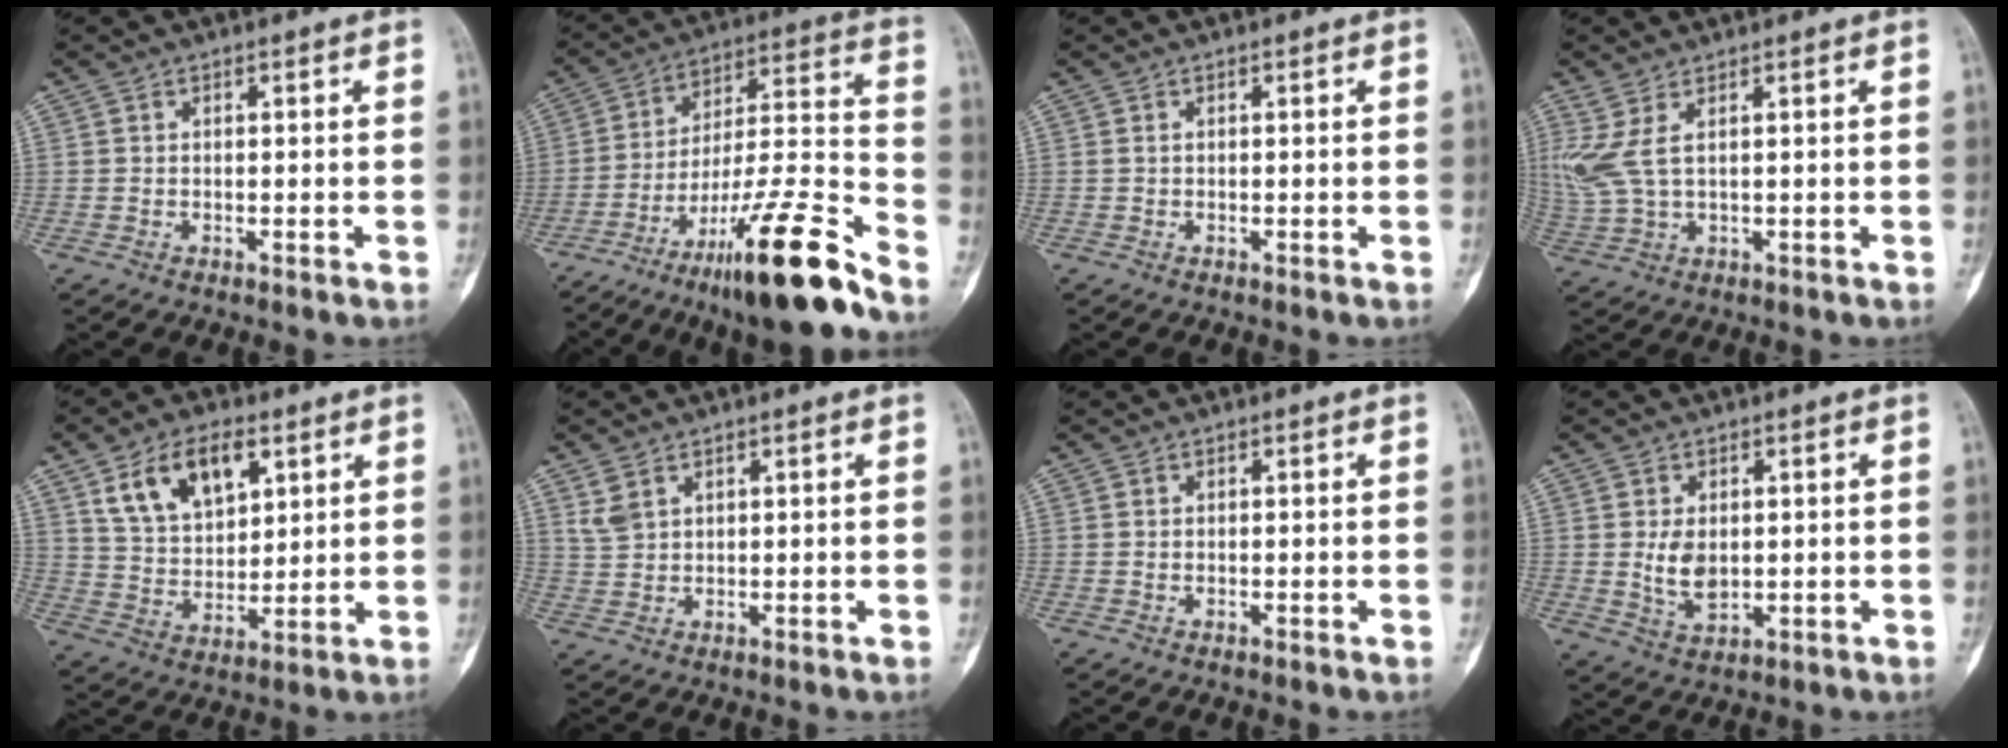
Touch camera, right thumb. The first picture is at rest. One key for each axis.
{"total": 20.7, "fx": -14.8, "fy": 2.0, "fz": 14.4, "tx": -0.230, "ty": 0.085, "tz": -0.244}
{"total": 0.0}
{"total": 6.1, "fx": 2.0, "fy": 2.2, "fz": 5.3, "tx": -0.152, "ty": 0.002, "tz": 0.053}
{"total": 12.9, "fx": 6.2, "fy": 7.4, "fz": 8.5, "tx": -0.121, "ty": -0.021, "tz": 0.121}
{"total": 2.8, "fx": 1.5, "fy": 1.7, "fz": 1.6, "tx": -0.031, "ty": 0.001, "tz": 0.042}
{"total": 0.0}
{"total": 5.4, "fx": 0.2, "fy": 3.4, "fz": 4.3, "tx": -0.069, "ty": -0.010, "tz": 0.013}